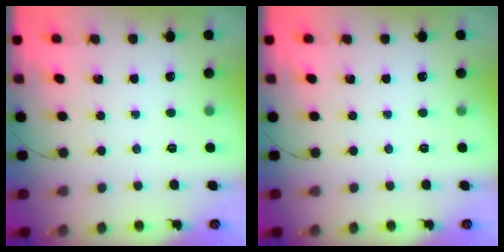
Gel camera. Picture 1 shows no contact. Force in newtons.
{"total": 0.0}